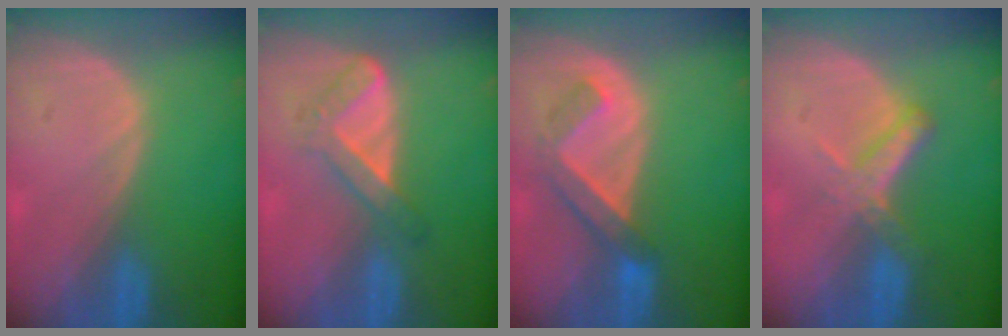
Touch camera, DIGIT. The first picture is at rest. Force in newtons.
{"total": 5.5, "press": 4.7, "slide": 2.9}
{"total": 5.1, "press": 5.1, "slide": 0.6}
{"total": 5.5, "press": 4.7, "slide": 2.7}